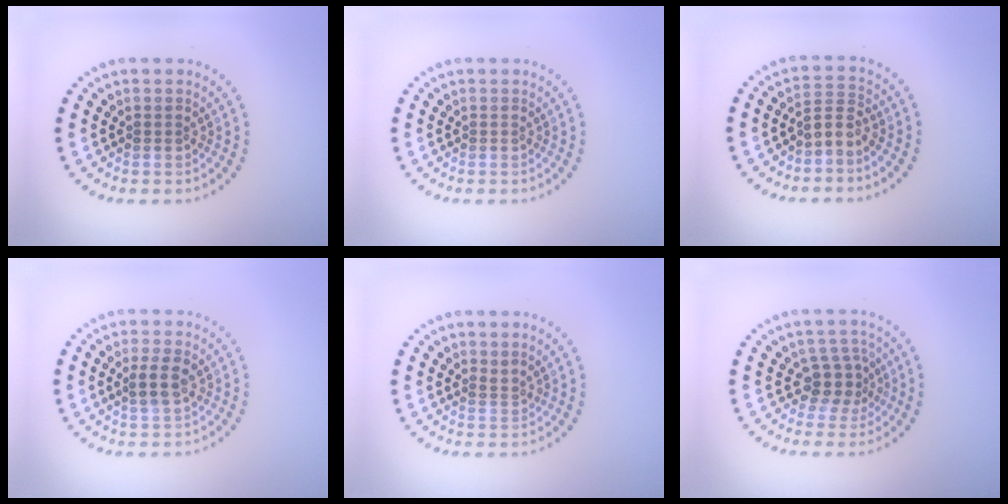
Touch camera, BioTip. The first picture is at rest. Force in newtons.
{"total": 0.0}
{"total": 1.8, "press": 1.3, "slide": 1.3}
{"total": 2.0, "press": 1.9, "slide": 0.7}
{"total": 0.8, "press": 0.2, "slide": 0.7}
{"total": 2.9, "press": 2.2, "slide": 1.9}